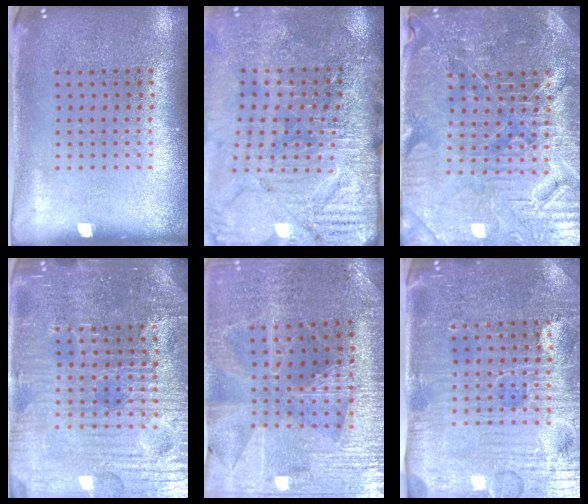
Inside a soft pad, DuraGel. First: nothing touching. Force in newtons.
{"total": 4.0, "press": 3.6, "slide": 1.7}
{"total": 4.6, "press": 4.4, "slide": 1.4}
{"total": 5.5, "press": 5.2, "slide": 1.8}
{"total": 3.0, "press": 2.9, "slide": 0.5}
{"total": 5.0, "press": 4.7, "slide": 1.8}